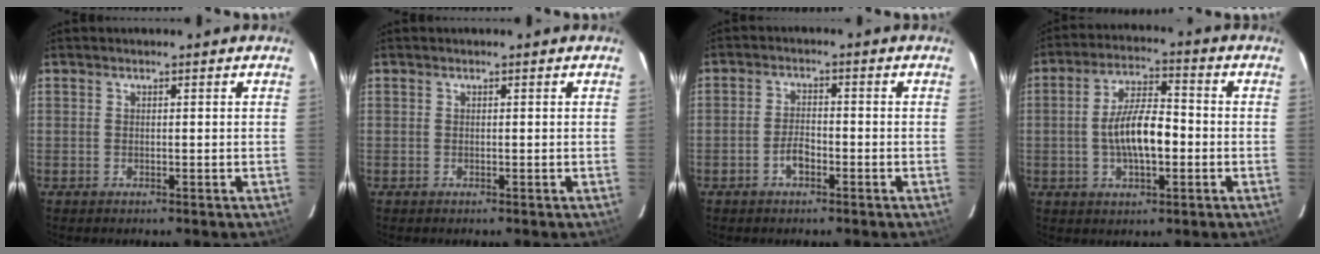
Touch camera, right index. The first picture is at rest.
{"total": 0.0}
{"total": 3.4, "force": [-1.9, 1.6, 2.3], "torque": [-0.050, 0.006, -0.034]}
{"total": 9.8, "force": [-1.6, 3.7, 9.0], "torque": [-0.170, 0.008, -0.025]}